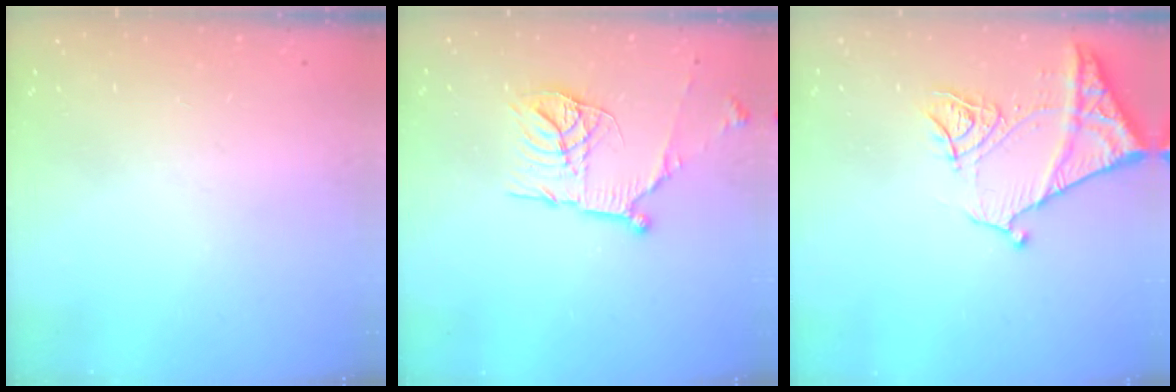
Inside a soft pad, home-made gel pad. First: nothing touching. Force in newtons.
{"total": 15.2, "press": 15.2, "slide": 0.8}
{"total": 11.9, "press": 11.8, "slide": 1.4}